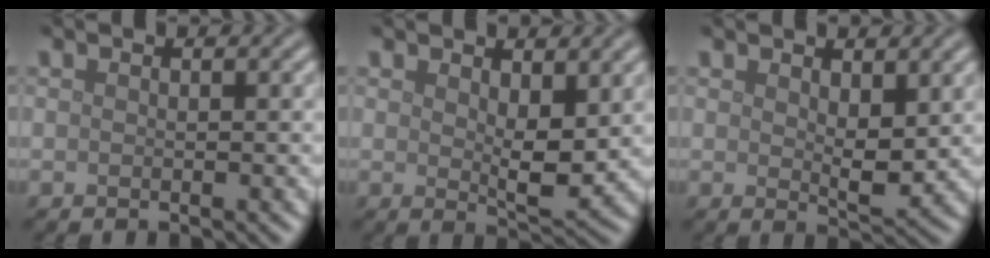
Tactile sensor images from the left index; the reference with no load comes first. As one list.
[{"total": 3.6, "force": [1.2, 1.5, 3.1], "torque": [-0.052, -0.008, 0.023]}, {"total": 2.8, "force": [1.1, 1.2, 2.3], "torque": [-0.041, -0.007, 0.021]}]